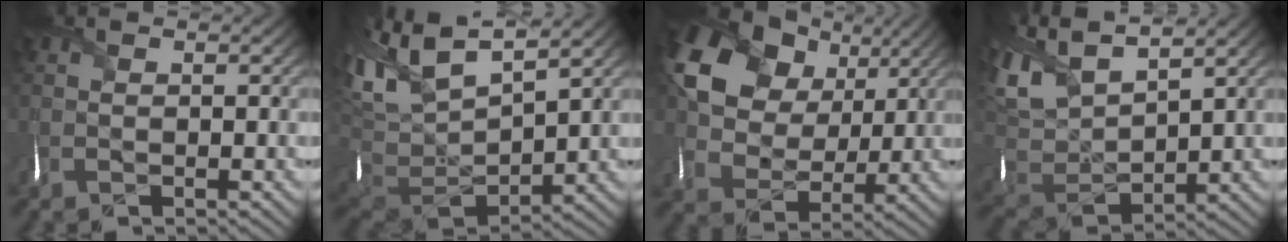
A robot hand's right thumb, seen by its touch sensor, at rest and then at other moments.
{"total": 14.4, "force": [6.1, 6.7, 11.2], "torque": [-0.283, 0.010, 0.123]}
{"total": 14.5, "force": [6.0, 10.5, 7.9], "torque": [-0.173, 0.021, 0.101]}
{"total": 11.8, "force": [6.9, 4.9, 8.2], "torque": [-0.226, 0.023, 0.134]}